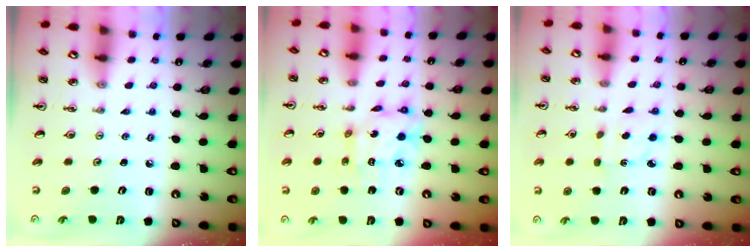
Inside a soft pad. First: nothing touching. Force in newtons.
{"total": 11.4, "press": 11.4, "slide": 0.9}
{"total": 2.6, "press": 2.5, "slide": 0.7}